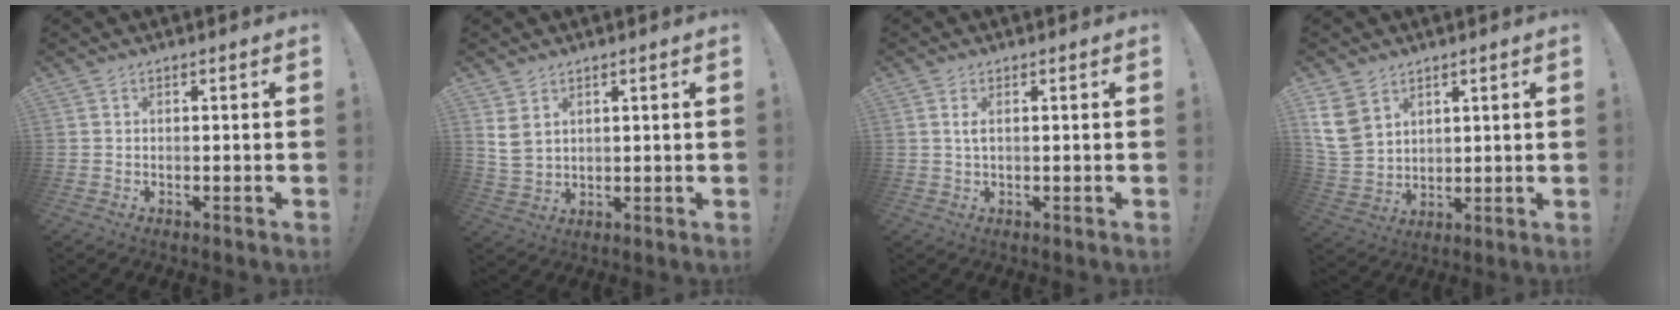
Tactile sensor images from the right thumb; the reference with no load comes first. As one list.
[{"total": 5.7, "force": [2.8, 3.9, 3.1], "torque": [-0.053, -0.012, 0.054]}, {"total": 1.9, "force": [0.4, 0.4, 1.8], "torque": [-0.043, 0.005, 0.006]}, {"total": 10.3, "force": [5.6, 7.3, 4.5], "torque": [-0.100, -0.022, 0.115]}]